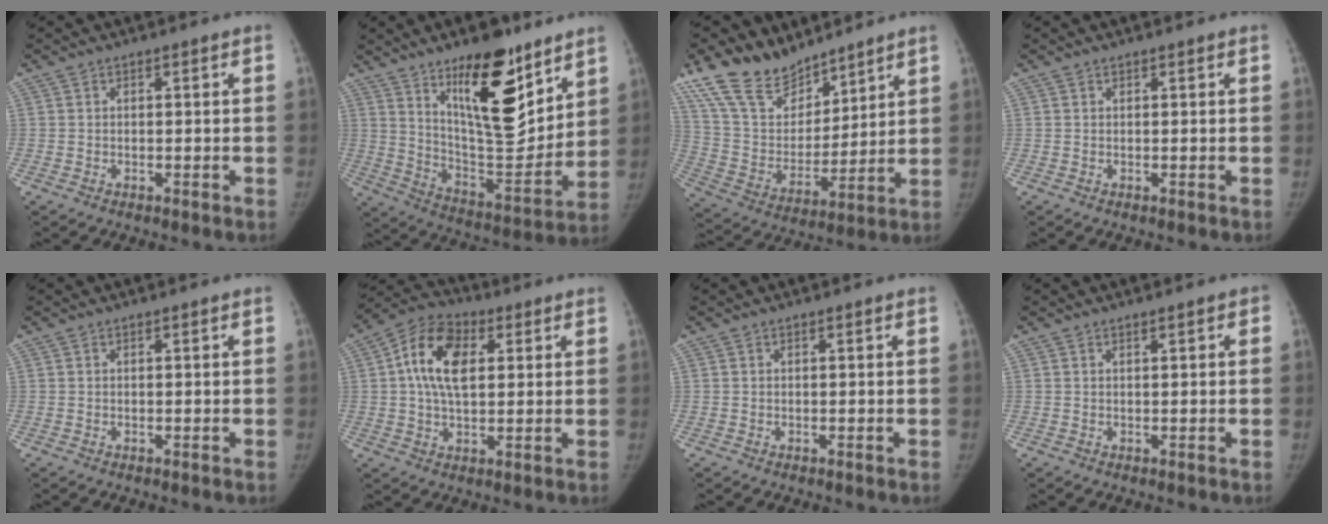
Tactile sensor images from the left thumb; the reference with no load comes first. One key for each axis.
{"total": 20.6, "fx": 12.2, "fy": 7.6, "fz": 14.8, "tx": -0.181, "ty": -0.091, "tz": 0.208}
{"total": 17.8, "fx": 14.1, "fy": 8.6, "fz": 6.7, "tx": -0.089, "ty": -0.057, "tz": 0.274}
{"total": 0.0}
{"total": 0.0}
{"total": 12.0, "fx": 2.7, "fy": 7.1, "fz": 9.2, "tx": -0.155, "ty": 0.010, "tz": 0.039}
{"total": 0.0}
{"total": 0.8, "fx": 0.3, "fy": 0.3, "fz": 0.6, "tx": -0.006, "ty": 0.001, "tz": 0.003}